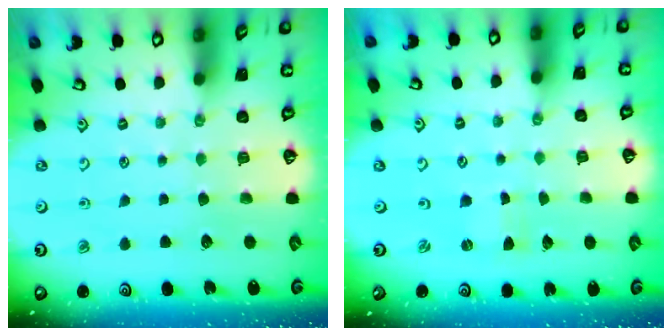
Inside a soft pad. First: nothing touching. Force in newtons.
{"total": 0.0}